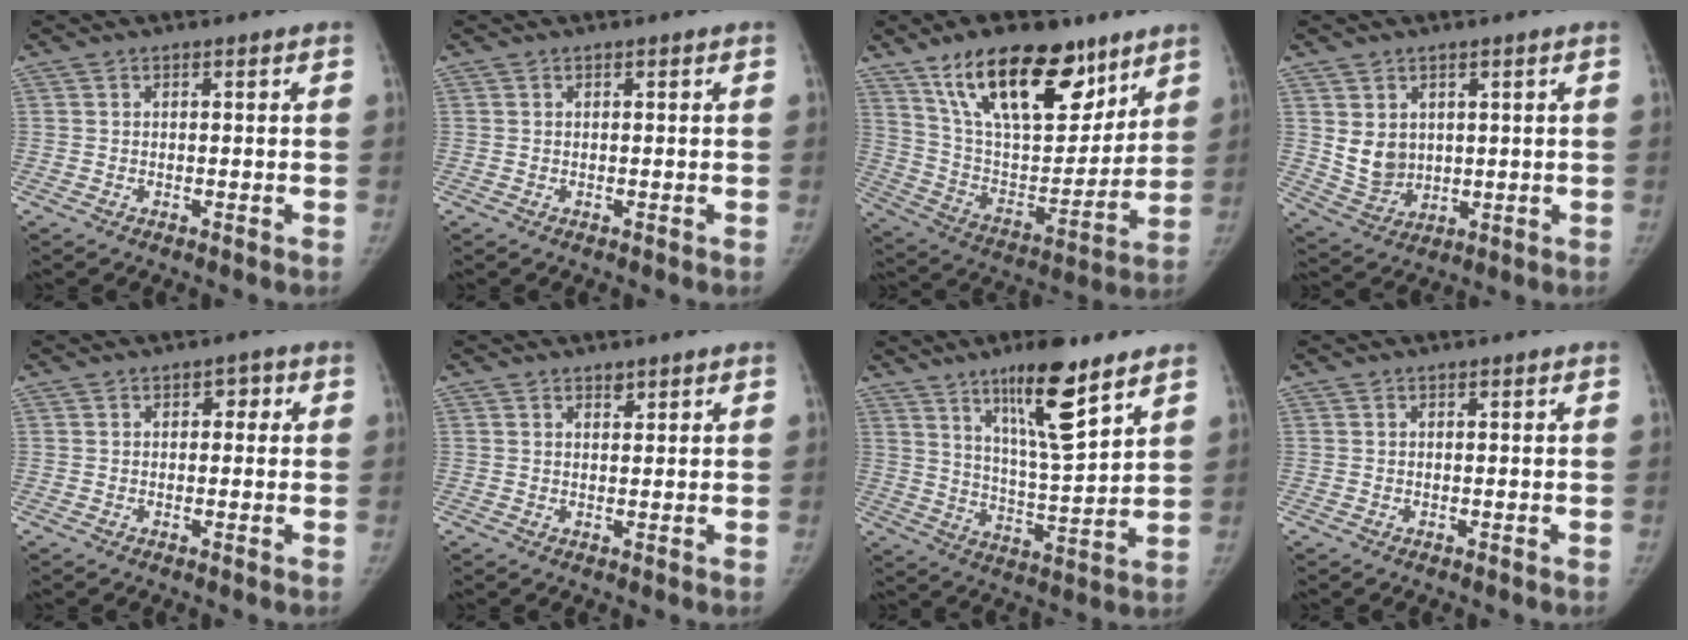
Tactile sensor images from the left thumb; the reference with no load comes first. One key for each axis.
{"total": 0.0}
{"total": 25.7, "fx": 15.9, "fy": 11.9, "fz": 16.4, "tx": -0.226, "ty": -0.046, "tz": 0.276}
{"total": 6.6, "fx": 1.7, "fy": 5.4, "fz": 3.3, "tx": -0.040, "ty": -0.021, "tz": 0.053}
{"total": 2.3, "fx": 0.5, "fy": 1.6, "fz": 1.5, "tx": 0.000, "ty": 0.005, "tz": 0.000}
{"total": 1.3, "fx": 1.1, "fy": 0.7, "fz": 0.5, "tx": 0.000, "ty": -0.007, "tz": 0.016}
{"total": 14.7, "fx": 9.2, "fy": 2.9, "fz": 11.1, "tx": -0.174, "ty": -0.059, "tz": 0.161}
{"total": 0.0}